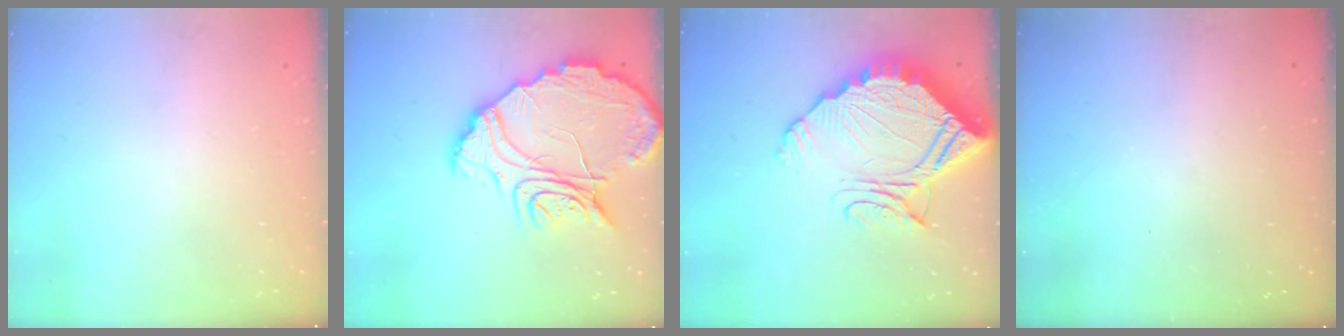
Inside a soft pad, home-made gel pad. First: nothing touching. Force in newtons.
{"total": 17.6, "press": 17.5, "slide": 1.6}
{"total": 19.5, "press": 19.4, "slide": 1.5}
{"total": 2.9, "press": 2.9, "slide": 0.3}